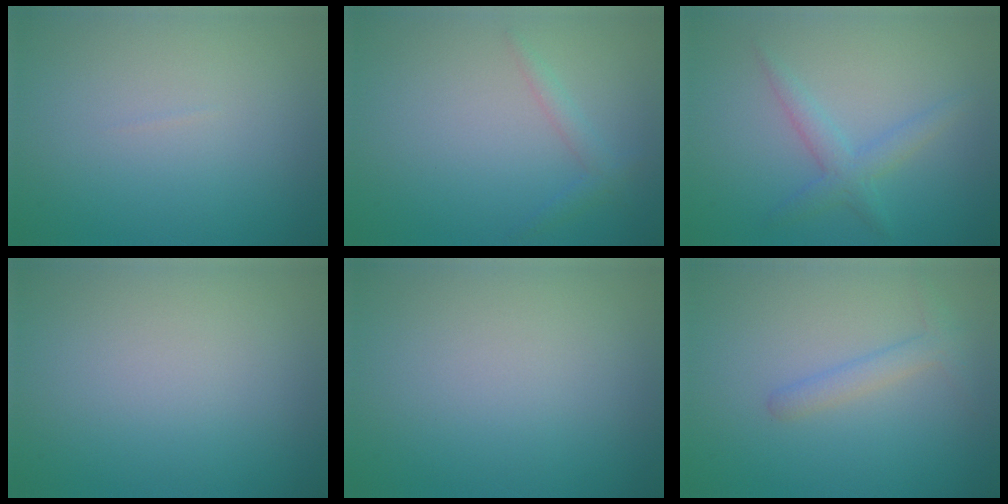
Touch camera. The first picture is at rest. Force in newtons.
{"total": 1.4, "press": 1.4, "slide": 0.1}
{"total": 2.3, "press": 2.3, "slide": 0.1}
{"total": 0.0}
{"total": 0.0}
{"total": 1.8, "press": 1.8, "slide": 0.0}